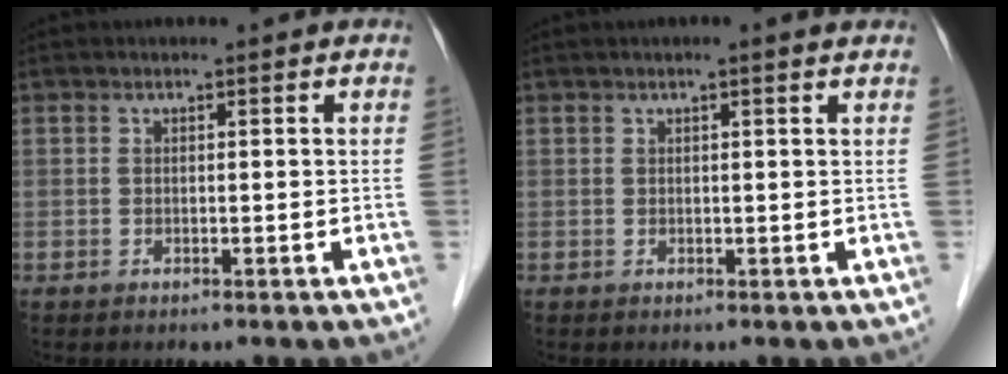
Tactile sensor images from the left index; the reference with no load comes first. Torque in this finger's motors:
{"motor_torque": [0.46, -0.32, 0.26, 0.04]}